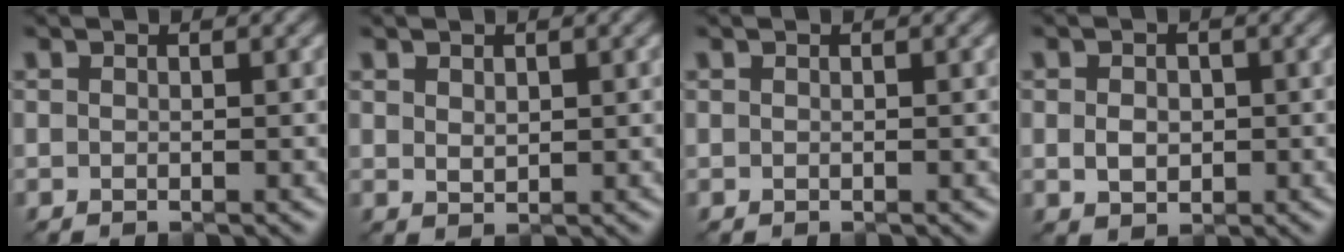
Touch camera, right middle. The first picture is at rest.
{"total": 1.2, "force": [0.6, 0.7, 0.7], "torque": [-0.011, -0.003, 0.016]}
{"total": 0.0}
{"total": 2.3, "force": [-0.1, 1.8, 1.3], "torque": [-0.025, -0.003, -0.003]}